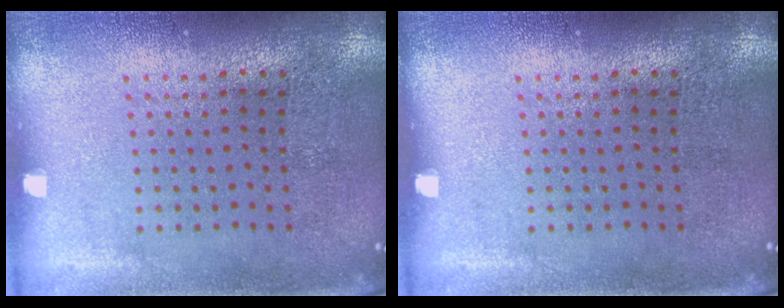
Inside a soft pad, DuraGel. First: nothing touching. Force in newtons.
{"total": 0.0}